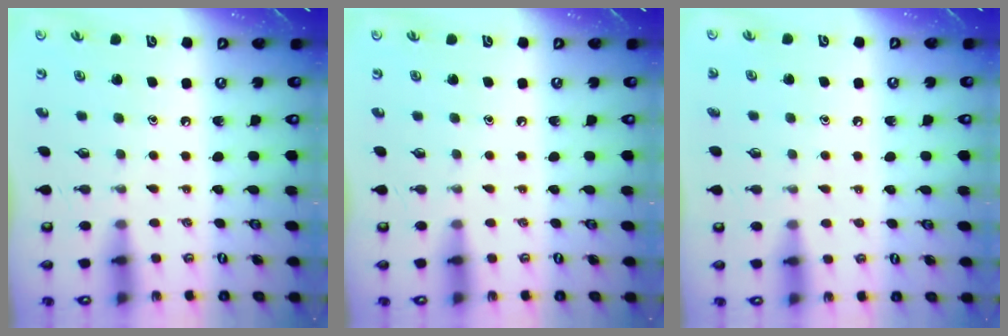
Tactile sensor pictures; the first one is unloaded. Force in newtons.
{"total": 0.0}
{"total": 1.7, "press": 1.7, "slide": 0.1}